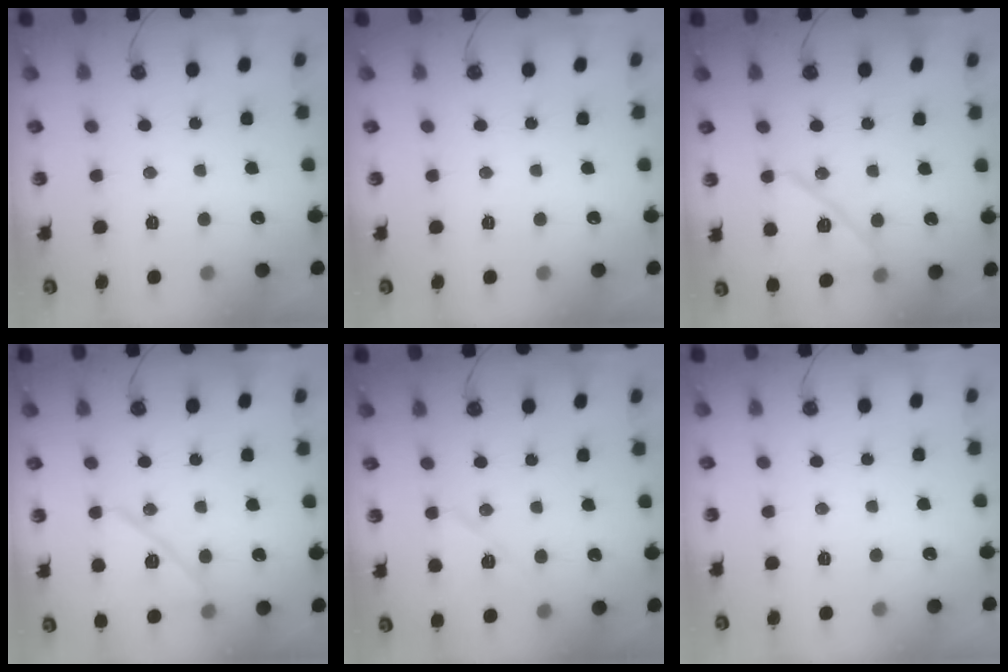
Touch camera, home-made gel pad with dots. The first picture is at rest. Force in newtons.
{"total": 0.0}
{"total": 13.5, "press": 13.5, "slide": 0.4}
{"total": 13.5, "press": 13.5, "slide": 0.4}
{"total": 8.7, "press": 8.4, "slide": 1.9}
{"total": 0.0}